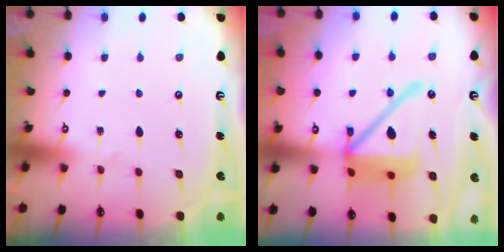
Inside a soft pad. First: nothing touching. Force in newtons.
{"total": 17.5, "press": 17.4, "slide": 2.1}